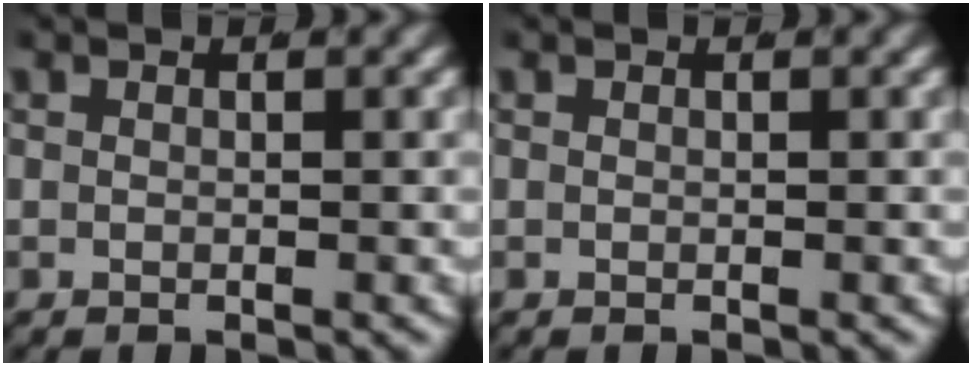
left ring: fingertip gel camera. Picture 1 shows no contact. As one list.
[{"total": 0.0}]